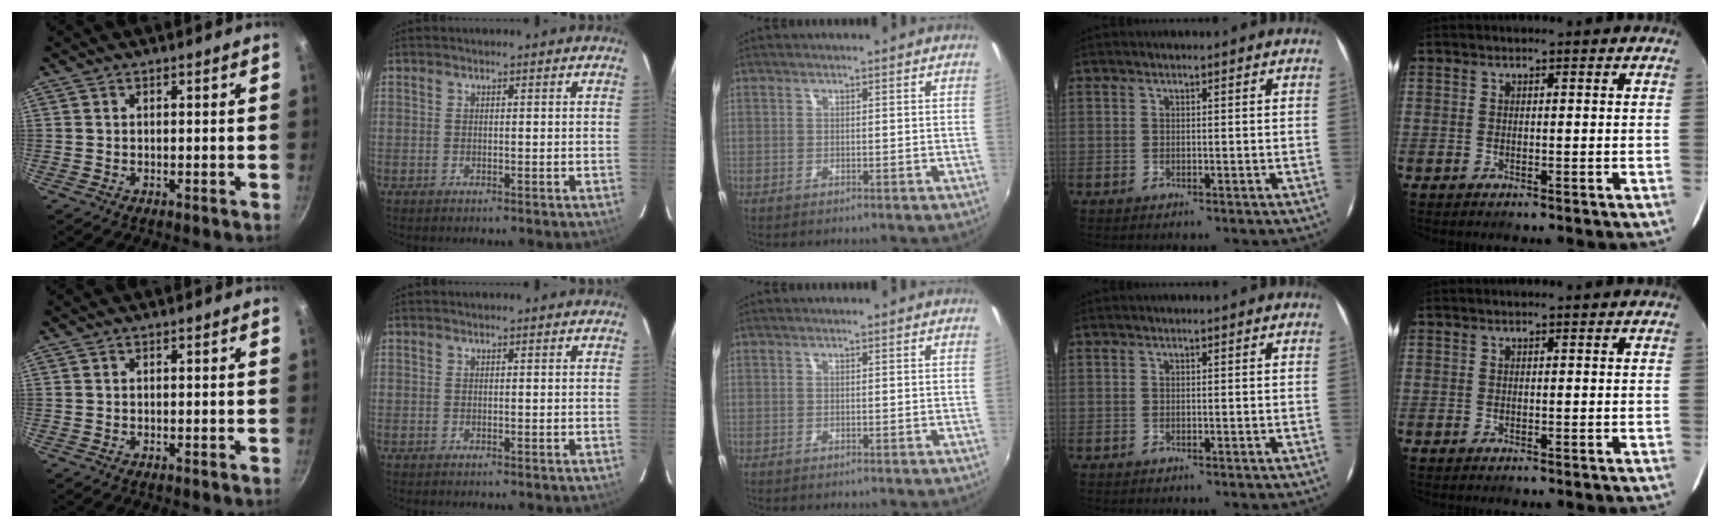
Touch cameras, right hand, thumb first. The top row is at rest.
{}